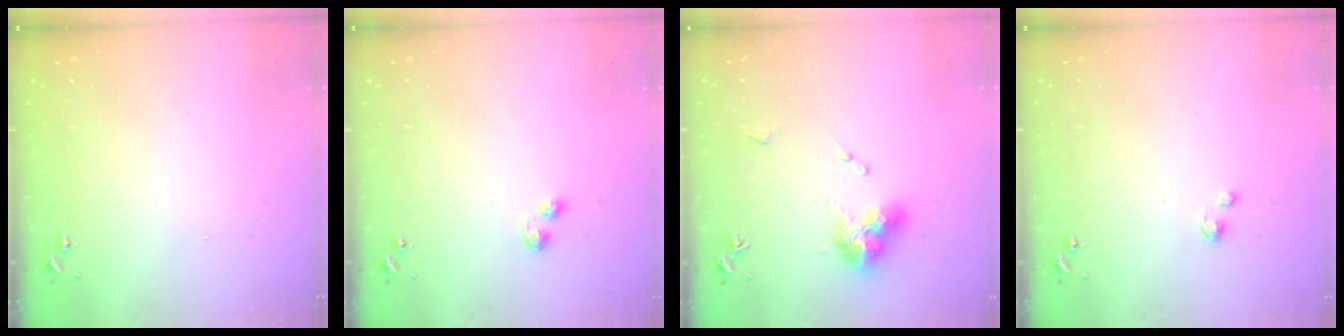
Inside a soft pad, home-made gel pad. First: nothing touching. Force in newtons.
{"total": 3.8, "press": 3.8, "slide": 0.4}
{"total": 11.1, "press": 11.1, "slide": 1.0}
{"total": 2.8, "press": 2.8, "slide": 0.3}